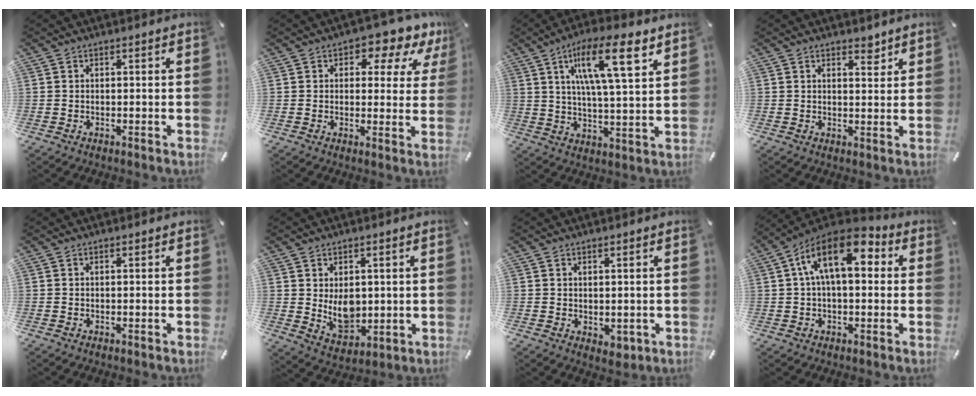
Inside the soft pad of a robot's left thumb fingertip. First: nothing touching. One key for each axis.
{"total": 7.1, "fx": 4.0, "fy": 4.2, "fz": 4.1, "tx": -0.042, "ty": -0.024, "tz": 0.058}
{"total": 15.1, "fx": 7.6, "fy": 3.8, "fz": 12.5, "tx": -0.205, "ty": -0.019, "tz": 0.118}
{"total": 3.0, "fx": 2.4, "fy": 1.5, "fz": 1.1, "tx": 0.006, "ty": -0.018, "tz": 0.037}
{"total": 0.0}
{"total": 8.3, "fx": 1.1, "fy": 6.0, "fz": 5.6, "tx": -0.077, "ty": -0.011, "tz": 0.021}
{"total": 2.0, "fx": 0.2, "fy": 1.5, "fz": 1.3, "tx": -0.015, "ty": -0.001, "tz": 0.003}
{"total": 14.4, "fx": 4.2, "fy": 7.5, "fz": 11.6, "tx": -0.204, "ty": -0.015, "tz": 0.070}